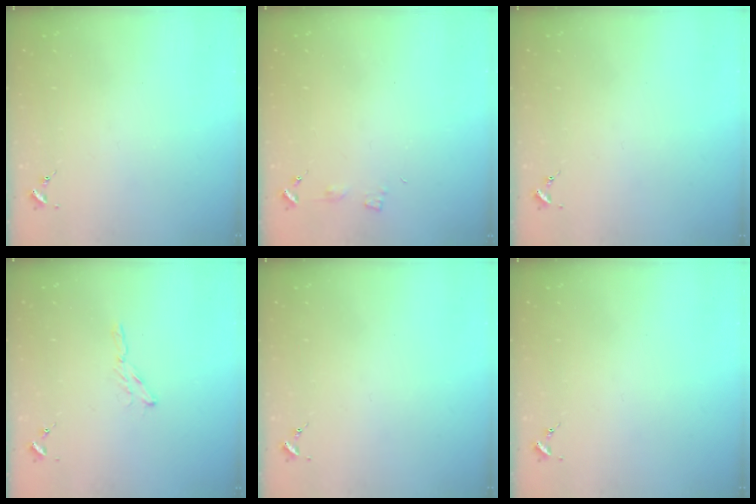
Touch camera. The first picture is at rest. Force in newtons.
{"total": 3.5, "press": 3.5, "slide": 0.4}
{"total": 0.0}
{"total": 3.1, "press": 3.1, "slide": 0.3}
{"total": 0.0}
{"total": 0.0}